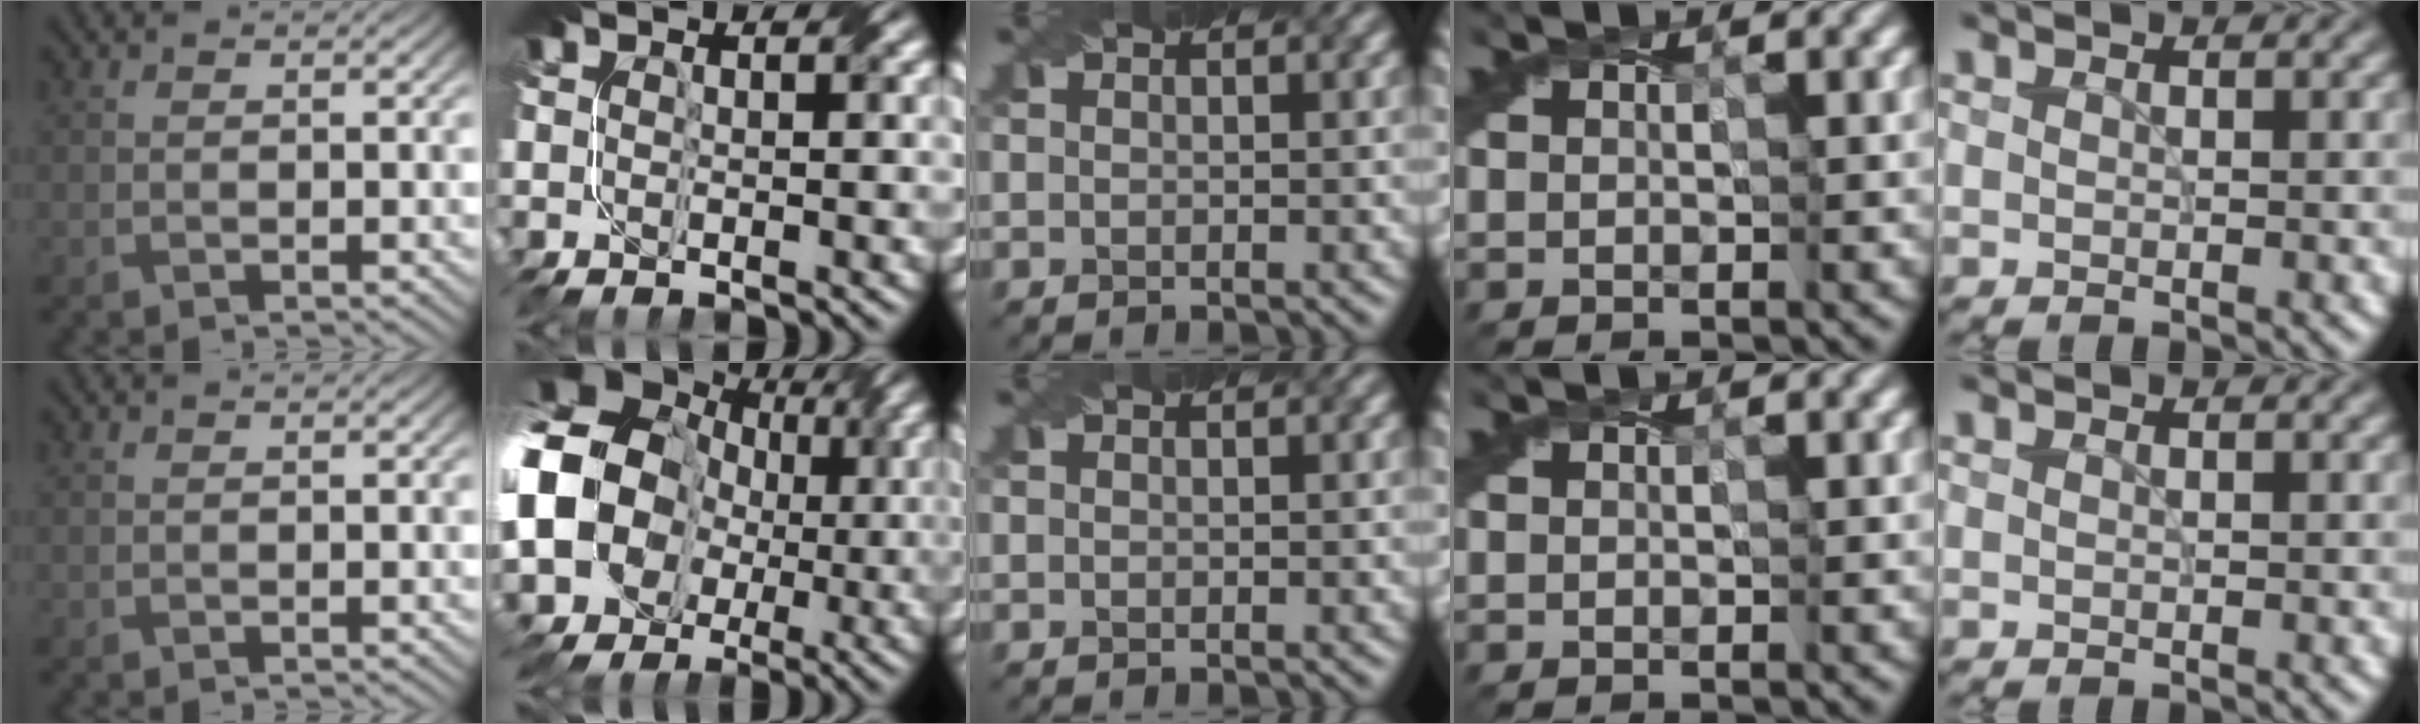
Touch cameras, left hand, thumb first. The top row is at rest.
{"index": {"total": 14.8, "force": [-0.1, 12.6, 7.7], "torque": [-0.172, -0.002, -0.025]}}